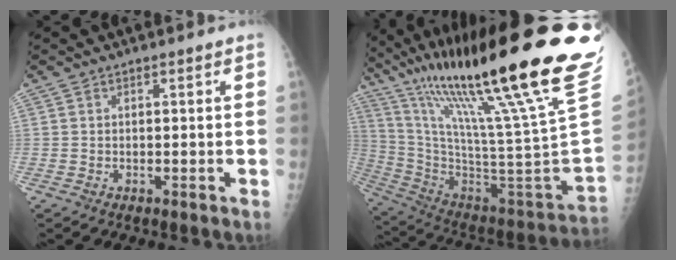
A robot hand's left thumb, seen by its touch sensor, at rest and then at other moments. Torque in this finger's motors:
{"motor_torque": [2.63, -0.67, 2.61, -0.16, 0.65]}